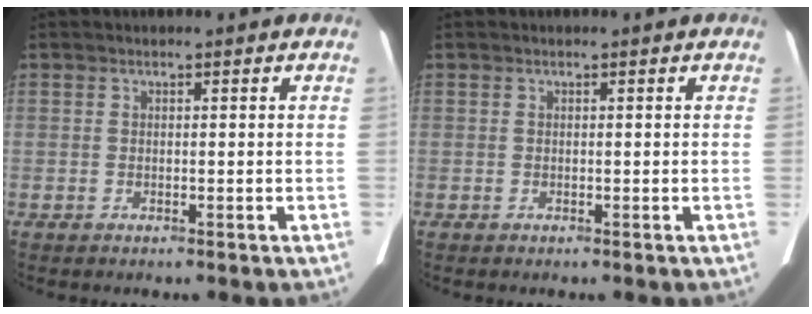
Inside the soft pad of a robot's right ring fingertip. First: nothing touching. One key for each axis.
{"total": 0.0}